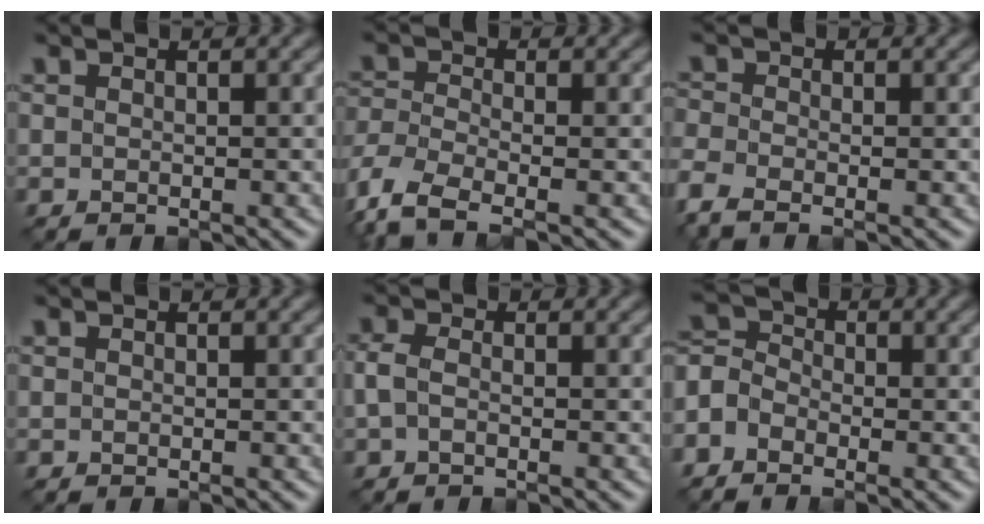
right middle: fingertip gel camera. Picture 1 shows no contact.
{"total": 5.8, "force": [-3.9, 2.2, 3.7], "torque": [-0.094, -0.013, -0.091]}
{"total": 2.7, "force": [-2.0, 1.0, 1.5], "torque": [-0.049, -0.008, -0.058]}
{"total": 0.0}
{"total": 1.8, "force": [-0.3, 1.2, 1.3], "torque": [-0.038, 0.005, -0.012]}
{"total": 3.5, "force": [-1.8, 2.4, 1.6], "torque": [-0.043, 0.008, -0.053]}